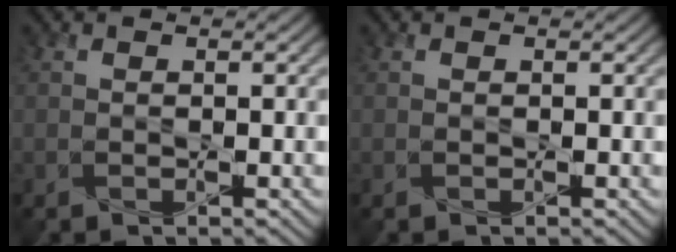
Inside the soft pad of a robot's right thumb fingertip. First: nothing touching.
{"total": 0.0}